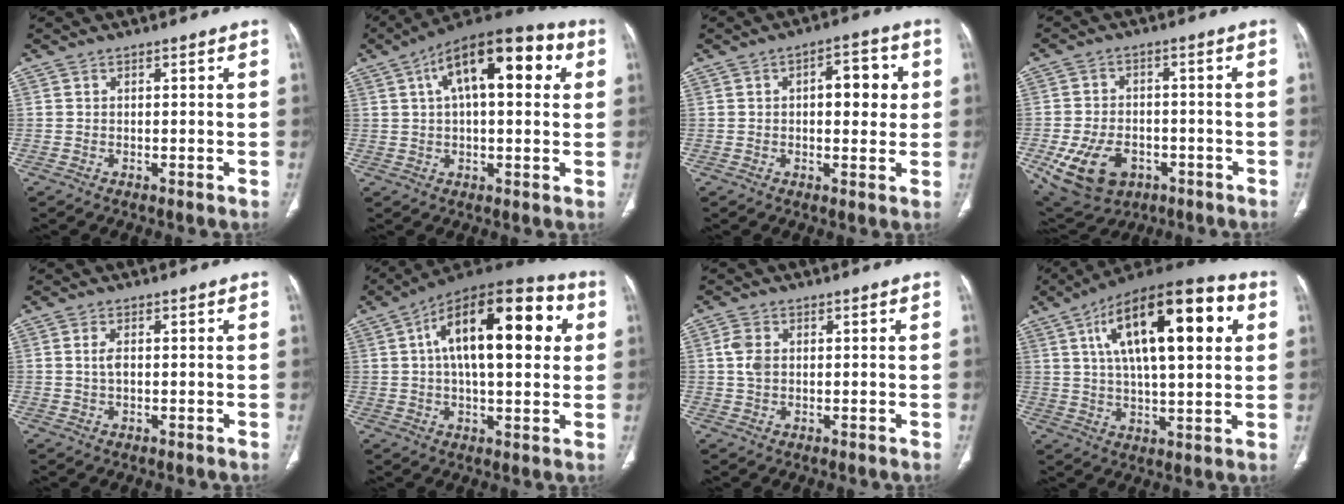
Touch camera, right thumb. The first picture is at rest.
{"total": 17.9, "force": [5.5, 7.8, 15.1], "torque": [-0.211, 0.025, 0.076]}
{"total": 7.9, "force": [1.3, 3.9, 6.7], "torque": [-0.065, 0.010, 0.014]}
{"total": 13.2, "force": [-5.0, 9.3, 8.0], "torque": [-0.144, 0.019, -0.067]}
{"total": 2.3, "force": [0.2, 1.2, 2.0], "torque": [-0.043, 0.000, 0.004]}
{"total": 22.8, "force": [5.3, 10.0, 19.8], "torque": [-0.285, 0.024, 0.069]}
{"total": 3.5, "force": [0.6, 2.4, 2.5], "torque": [-0.056, 0.001, 0.010]}
{"total": 23.7, "force": [7.4, 9.1, 20.6], "torque": [-0.318, 0.010, 0.108]}